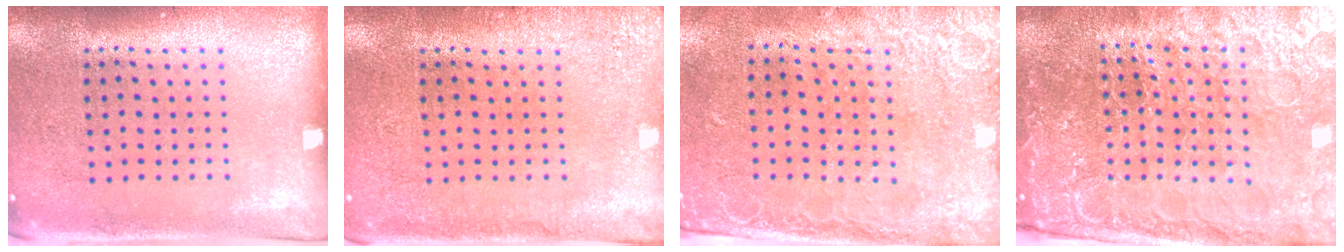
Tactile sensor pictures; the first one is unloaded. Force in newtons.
{"total": 2.0, "press": 2.0, "slide": 0.3}
{"total": 2.6, "press": 2.0, "slide": 1.7}
{"total": 5.4, "press": 4.9, "slide": 2.1}